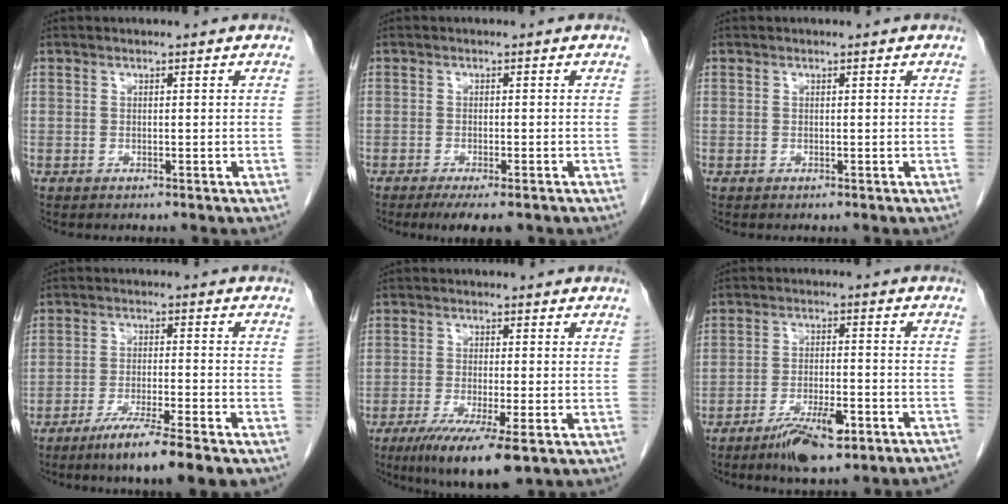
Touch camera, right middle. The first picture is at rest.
{"total": 5.4, "force": [-3.9, 1.0, 3.5], "torque": [-0.046, -0.013, -0.055]}
{"total": 0.0}
{"total": 9.1, "force": [-6.7, -0.2, 6.1], "torque": [-0.097, -0.022, -0.110]}
{"total": 9.6, "force": [-5.7, 1.1, 7.7], "torque": [-0.131, -0.029, -0.089]}
{"total": 10.5, "force": [-7.9, 1.6, 6.8], "torque": [-0.096, 0.000, -0.128]}